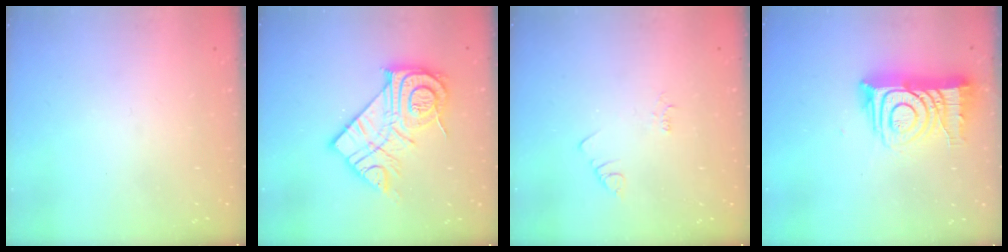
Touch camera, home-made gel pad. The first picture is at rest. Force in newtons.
{"total": 17.8, "press": 17.8, "slide": 1.2}
{"total": 1.9, "press": 1.9, "slide": 0.3}
{"total": 14.2, "press": 14.2, "slide": 1.2}